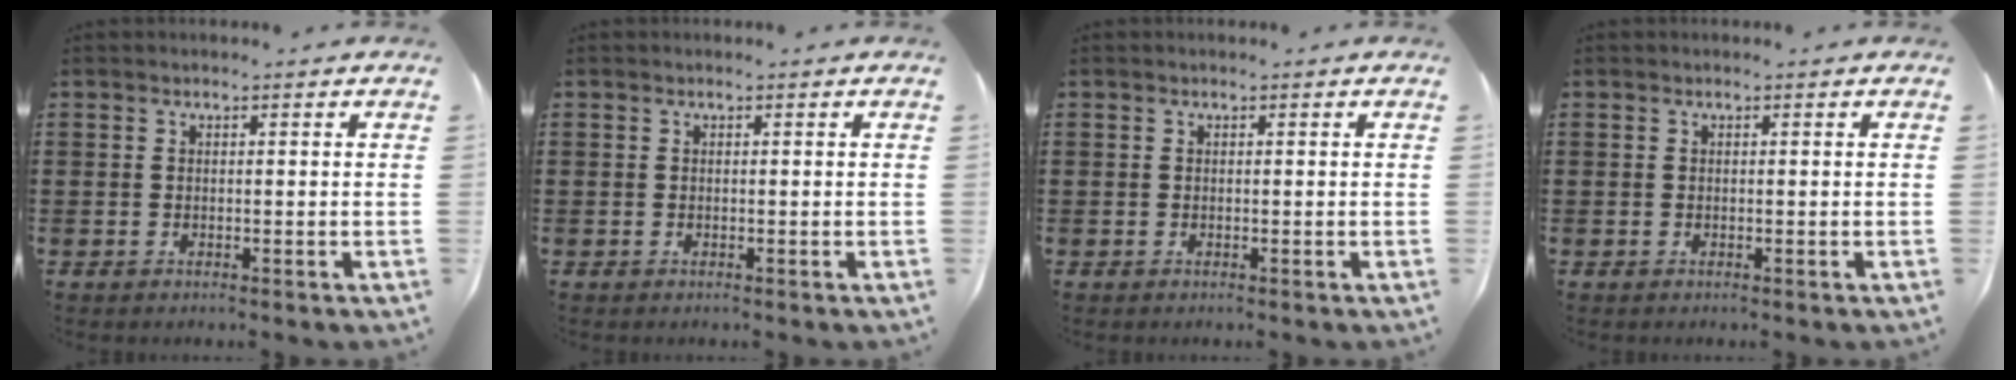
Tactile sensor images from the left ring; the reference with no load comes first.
{"total": 0.0}
{"total": 0.0}
{"total": 0.0}